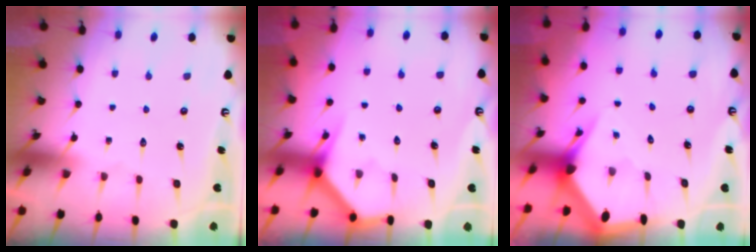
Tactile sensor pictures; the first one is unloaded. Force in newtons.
{"total": 3.6, "press": 3.6, "slide": 0.3}
{"total": 3.3, "press": 3.3, "slide": 0.4}